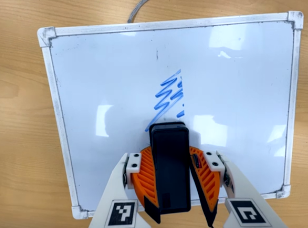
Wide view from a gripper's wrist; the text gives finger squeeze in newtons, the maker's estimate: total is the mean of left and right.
{"total": 7.5, "left": 8.6, "right": 6.5}